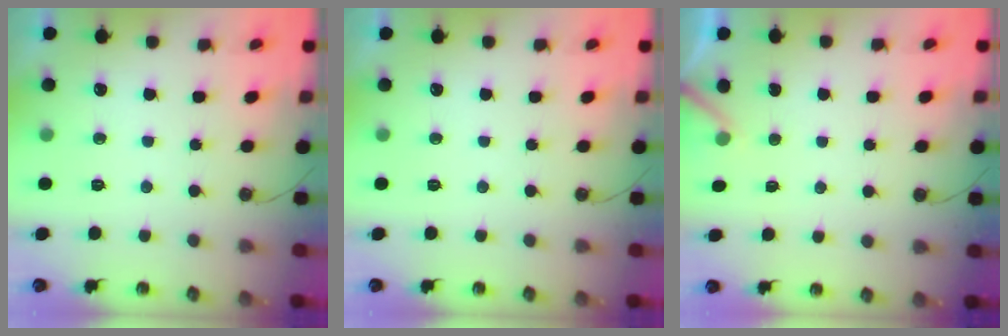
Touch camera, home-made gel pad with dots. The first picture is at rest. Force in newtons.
{"total": 0.0}
{"total": 3.0, "press": 3.0, "slide": 0.2}